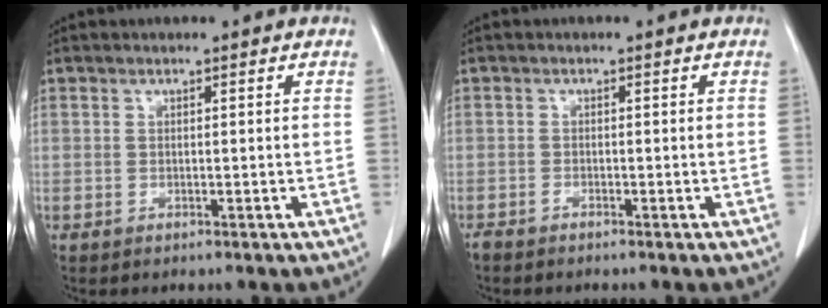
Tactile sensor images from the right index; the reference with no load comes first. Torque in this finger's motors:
{"motor_torque": [-0.02, -0.01, -0.01, 0.02]}